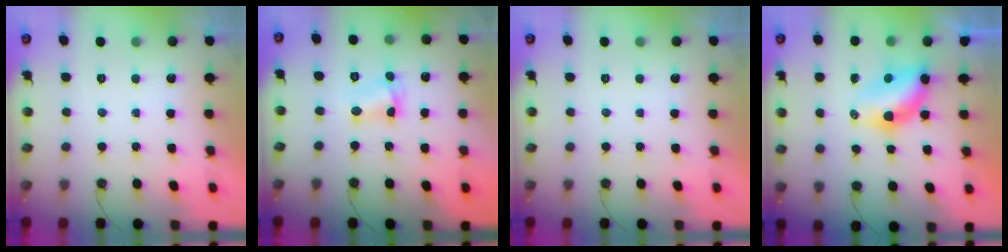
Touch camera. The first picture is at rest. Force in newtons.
{"total": 4.3, "press": 4.2, "slide": 0.3}
{"total": 0.0}
{"total": 6.7, "press": 6.7, "slide": 0.7}